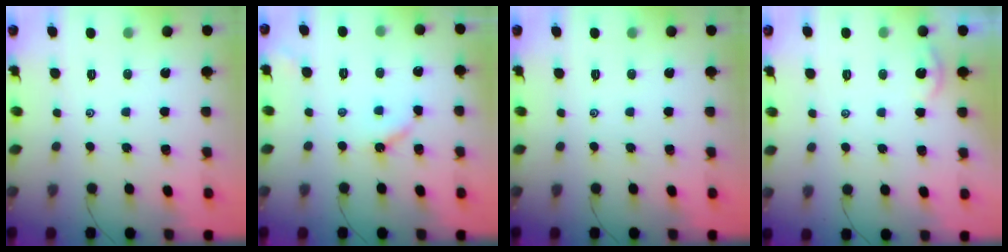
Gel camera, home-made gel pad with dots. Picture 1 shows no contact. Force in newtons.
{"total": 4.8, "press": 4.7, "slide": 0.5}
{"total": 0.0}
{"total": 0.6, "press": 0.6, "slide": 0.2}